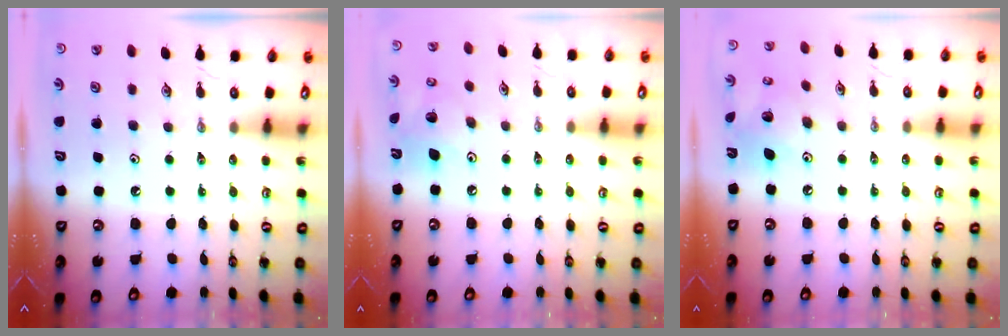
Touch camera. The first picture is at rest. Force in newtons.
{"total": 12.4, "press": 12.2, "slide": 2.1}
{"total": 10.1, "press": 10.1, "slide": 0.9}